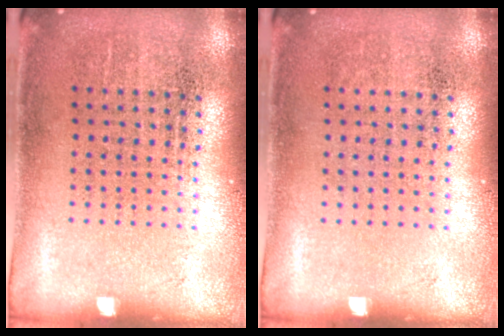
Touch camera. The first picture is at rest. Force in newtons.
{"total": 0.0}